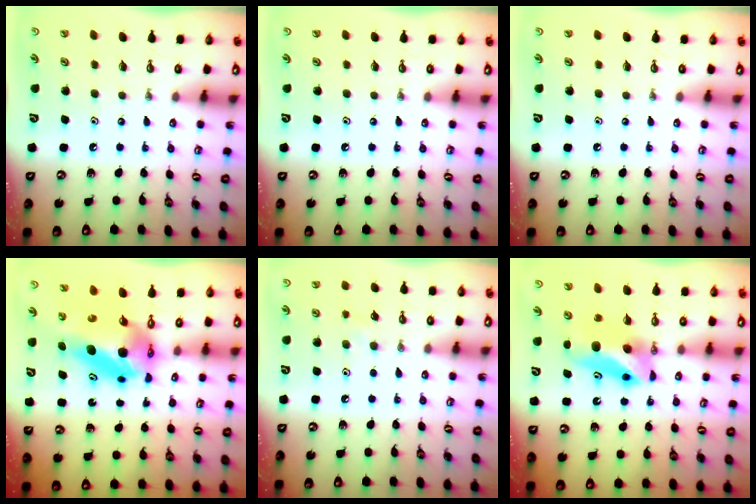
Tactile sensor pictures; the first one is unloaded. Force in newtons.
{"total": 0.0}
{"total": 0.0}
{"total": 8.6, "press": 8.6, "slide": 0.7}
{"total": 6.9, "press": 6.2, "slide": 3.0}
{"total": 8.7, "press": 7.8, "slide": 3.8}